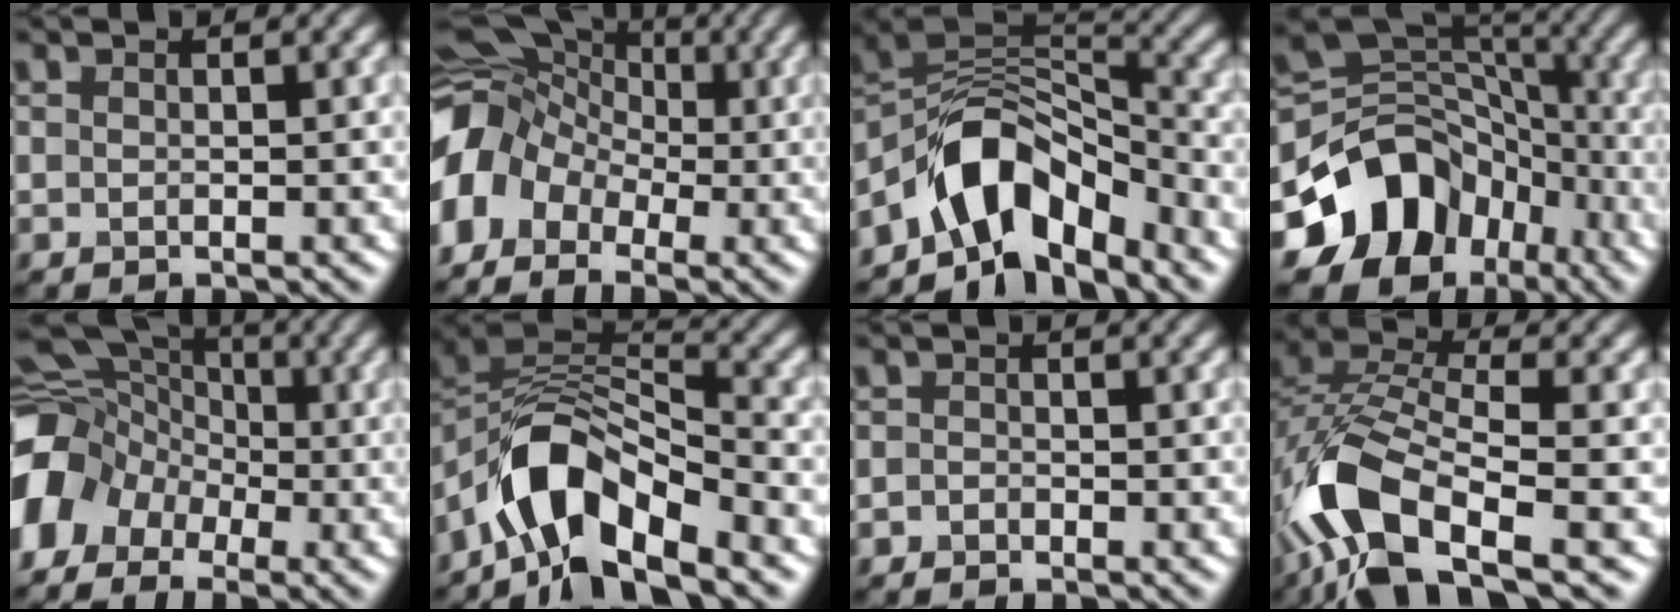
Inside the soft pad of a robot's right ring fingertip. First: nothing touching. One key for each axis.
{"total": 8.9, "fx": -2.1, "fy": 6.9, "fz": 5.2, "tx": -0.100, "ty": 0.010, "tz": -0.061}
{"total": 8.5, "fx": -5.5, "fy": 4.2, "fz": 4.8, "tx": -0.054, "ty": 0.009, "tz": -0.105}
{"total": 11.3, "fx": -5.4, "fy": 8.6, "fz": 4.8, "tx": -0.081, "ty": 0.003, "tz": -0.099}
{"total": 9.7, "fx": -3.0, "fy": 7.7, "fz": 5.1, "tx": -0.109, "ty": 0.000, "tz": -0.065}
{"total": 8.8, "fx": -5.3, "fy": 3.8, "fz": 5.9, "tx": -0.086, "ty": 0.012, "tz": -0.106}
{"total": 0.7, "fx": -0.5, "fy": 0.5, "fz": 0.1, "tx": 0.000, "ty": -0.002, "tz": -0.012}
{"total": 10.2, "fx": -4.9, "fy": 4.3, "fz": 7.8, "tx": -0.161, "ty": 0.001, "tz": -0.103}